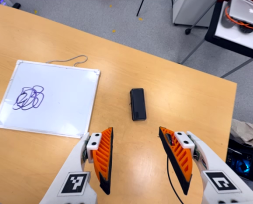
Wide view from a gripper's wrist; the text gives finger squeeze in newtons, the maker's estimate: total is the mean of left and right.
{"total": 0.0}